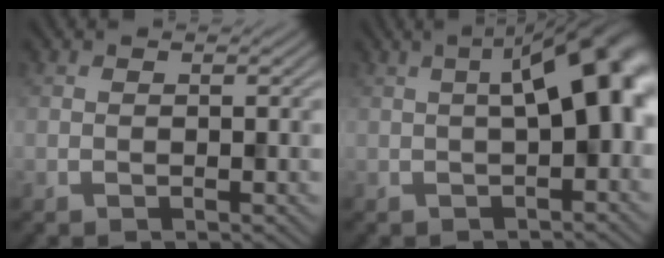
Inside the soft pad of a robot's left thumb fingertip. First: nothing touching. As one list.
[{"total": 8.1, "force": [0.3, 2.4, 7.8], "torque": [-0.106, 0.014, 0.006]}]